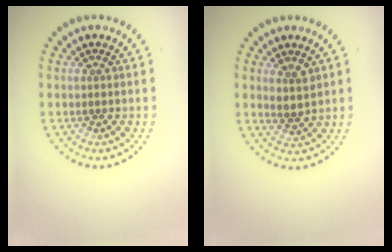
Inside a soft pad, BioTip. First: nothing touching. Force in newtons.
{"total": 2.0, "press": 1.5, "slide": 1.3}